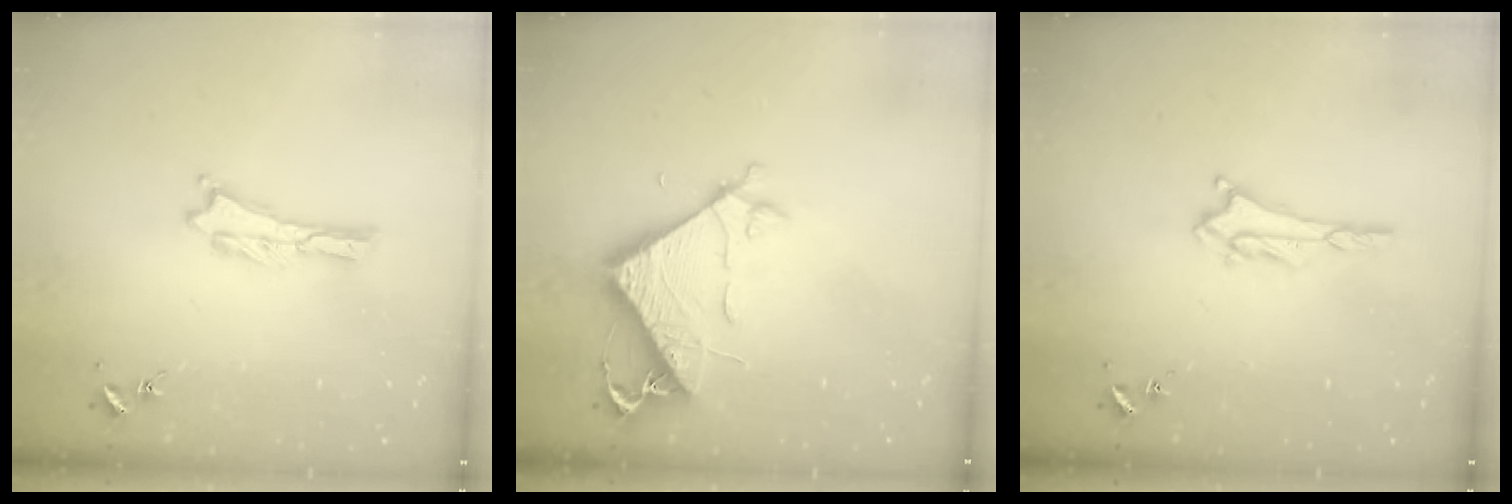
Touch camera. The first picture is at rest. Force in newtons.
{"total": 7.1, "press": 7.1, "slide": 0.6}
{"total": 2.4, "press": 2.4, "slide": 0.4}